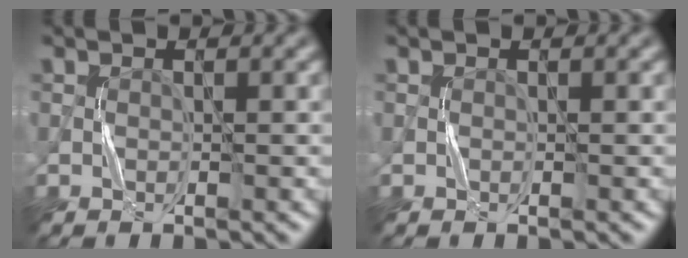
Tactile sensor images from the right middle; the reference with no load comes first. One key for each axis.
{"total": 0.0}